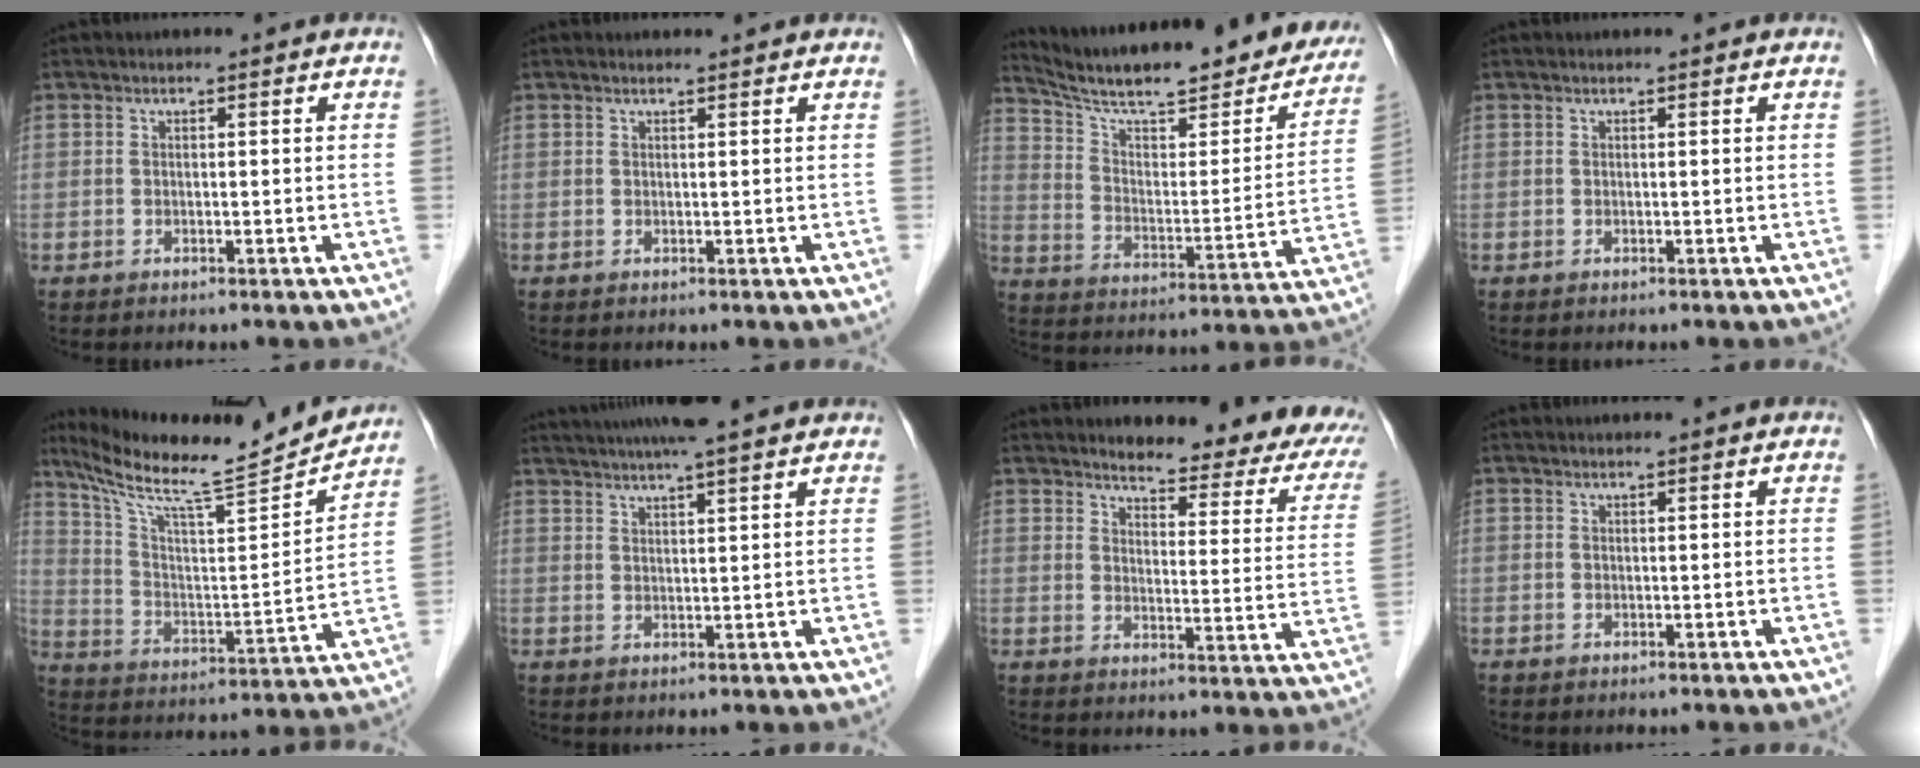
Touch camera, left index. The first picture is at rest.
{"total": 1.7, "force": [1.7, 0.1, 0.4], "torque": [-0.012, 0.011, 0.023]}
{"total": 28.0, "force": [24.0, 5.3, 13.5], "torque": [-0.201, -0.045, 0.321]}
{"total": 0.0}
{"total": 20.0, "force": [18.3, -0.2, 8.1], "torque": [-0.143, -0.031, 0.285]}
{"total": 12.0, "force": [10.3, 0.1, 6.0], "torque": [-0.099, 0.031, 0.140]}
{"total": 16.9, "force": [14.5, 3.7, 7.8], "torque": [-0.070, -0.046, 0.149]}
{"total": 0.0}